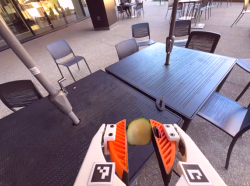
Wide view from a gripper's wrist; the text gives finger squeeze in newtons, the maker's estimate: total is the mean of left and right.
{"total": 4.3, "left": 3.9, "right": 4.7}